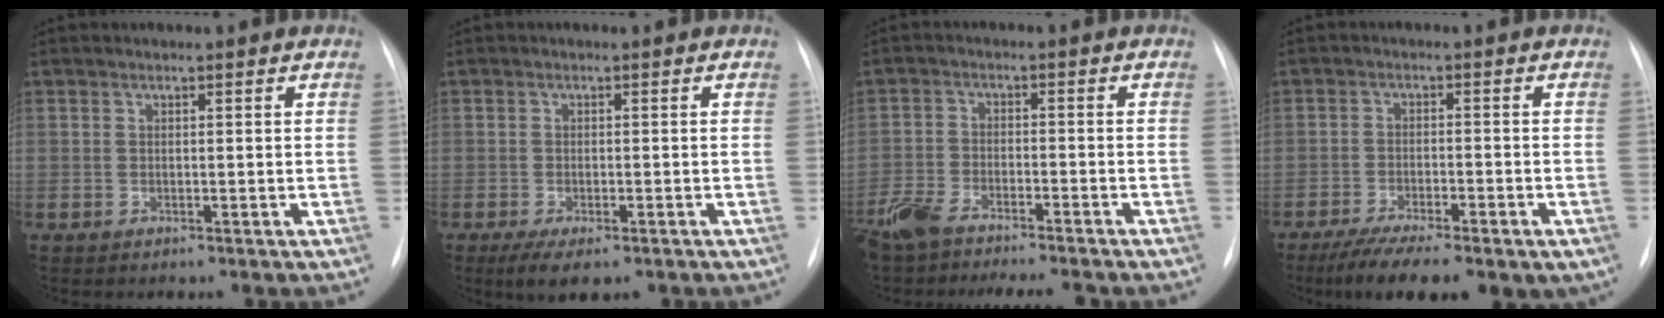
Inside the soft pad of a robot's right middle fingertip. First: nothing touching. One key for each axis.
{"total": 5.0, "fx": -3.2, "fy": 1.7, "fz": 3.4, "tx": -0.055, "ty": -0.010, "tz": -0.048}
{"total": 12.7, "fx": -10.8, "fy": 2.4, "fz": 6.3, "tx": -0.116, "ty": -0.013, "tz": -0.172}
{"total": 14.3, "fx": -9.6, "fy": 4.4, "fz": 9.6, "tx": -0.147, "ty": -0.014, "tz": -0.144}